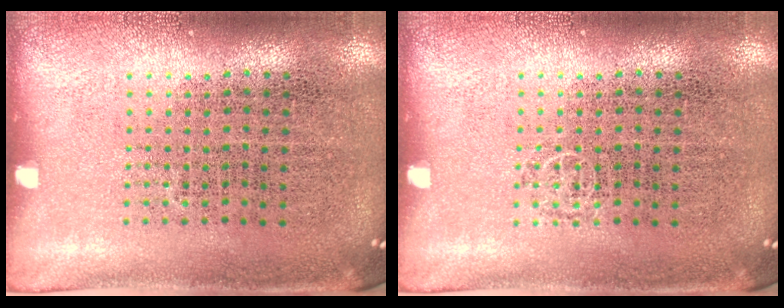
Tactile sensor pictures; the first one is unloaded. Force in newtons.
{"total": 0.6, "press": 0.6, "slide": 0.1}